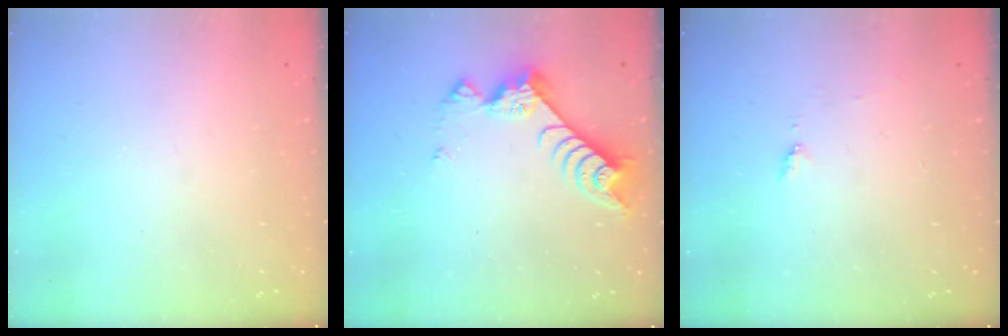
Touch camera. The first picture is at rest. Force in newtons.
{"total": 8.3, "press": 8.3, "slide": 0.4}
{"total": 4.6, "press": 4.6, "slide": 0.4}